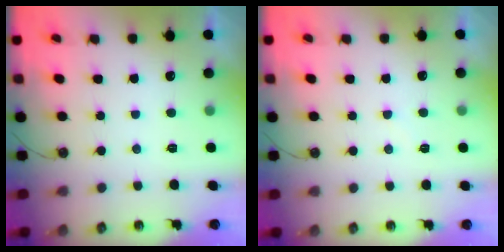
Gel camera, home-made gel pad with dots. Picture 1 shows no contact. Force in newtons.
{"total": 5.4, "press": 5.3, "slide": 0.7}